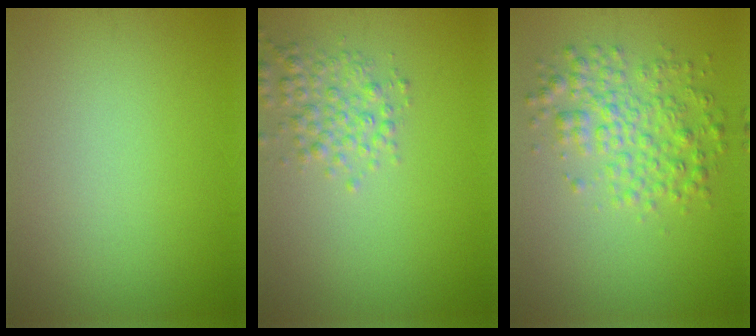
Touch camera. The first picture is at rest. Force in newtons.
{"total": 2.7, "press": 2.7, "slide": 0.0}
{"total": 4.0, "press": 4.0, "slide": 0.1}